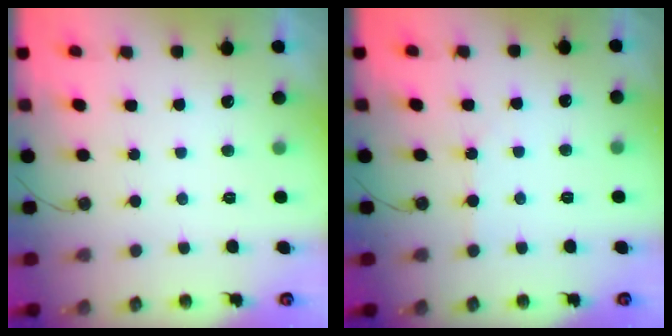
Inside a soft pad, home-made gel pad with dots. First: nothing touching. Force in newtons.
{"total": 1.7, "press": 1.6, "slide": 0.3}